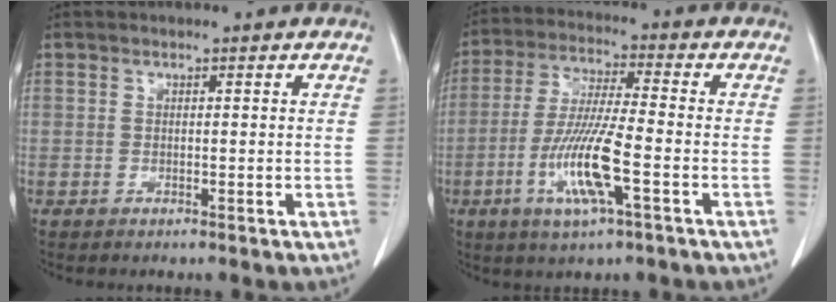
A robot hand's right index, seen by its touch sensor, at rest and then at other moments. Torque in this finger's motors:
{"motor_torque": [1.82, -0.32, 0.95, 0.21]}